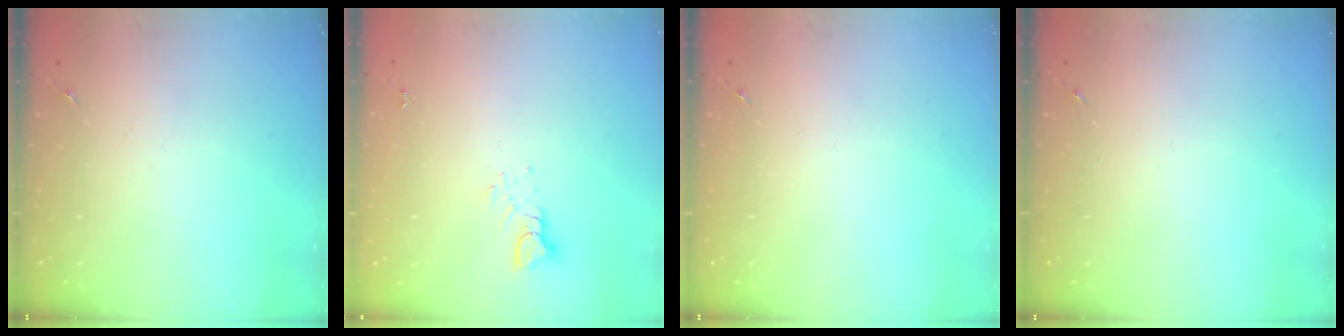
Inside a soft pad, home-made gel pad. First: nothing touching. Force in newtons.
{"total": 3.9, "press": 3.8, "slide": 0.3}
{"total": 0.0}
{"total": 0.0}